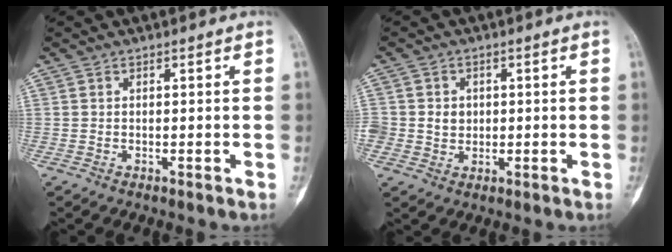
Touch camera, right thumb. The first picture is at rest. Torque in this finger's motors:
{"motor_torque": [-0.36, 0.64, 0.17, -0.16, 0.00]}